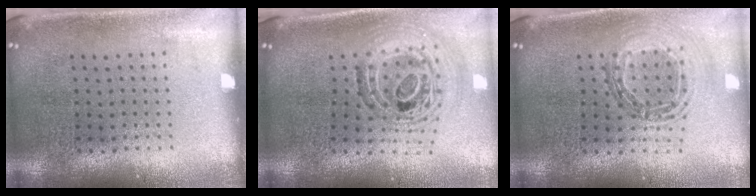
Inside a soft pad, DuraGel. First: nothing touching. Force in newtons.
{"total": 1.5, "press": 1.2, "slide": 0.8}
{"total": 0.9, "press": 0.9, "slide": 0.1}